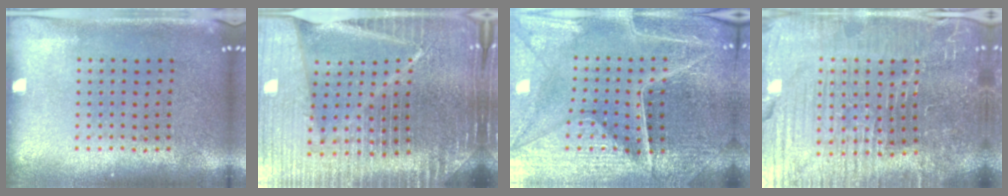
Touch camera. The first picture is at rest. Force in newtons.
{"total": 7.0, "press": 6.0, "slide": 3.7}
{"total": 5.1, "press": 4.9, "slide": 1.4}
{"total": 7.2, "press": 6.3, "slide": 3.4}